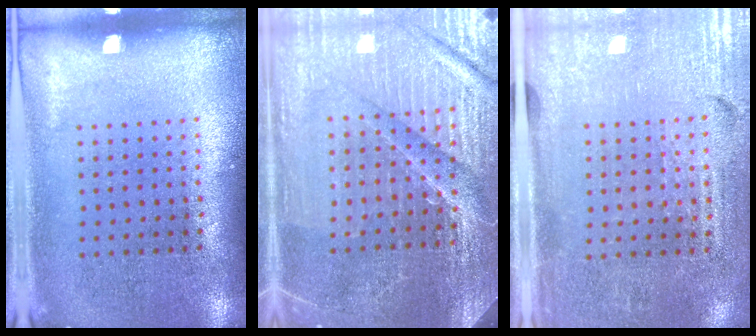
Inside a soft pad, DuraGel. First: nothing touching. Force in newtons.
{"total": 5.2, "press": 4.8, "slide": 1.8}
{"total": 3.4, "press": 3.1, "slide": 1.4}